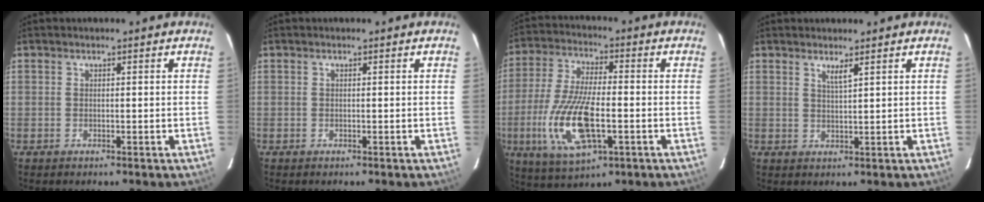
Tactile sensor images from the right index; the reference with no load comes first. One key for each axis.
{"total": 0.0}
{"total": 16.0, "fx": -4.4, "fy": 6.0, "fz": 14.2, "tx": -0.303, "ty": -0.013, "tz": -0.080}
{"total": 1.8, "fx": 1.3, "fy": 0.0, "fz": 1.4, "tx": -0.023, "ty": -0.002, "tz": 0.021}